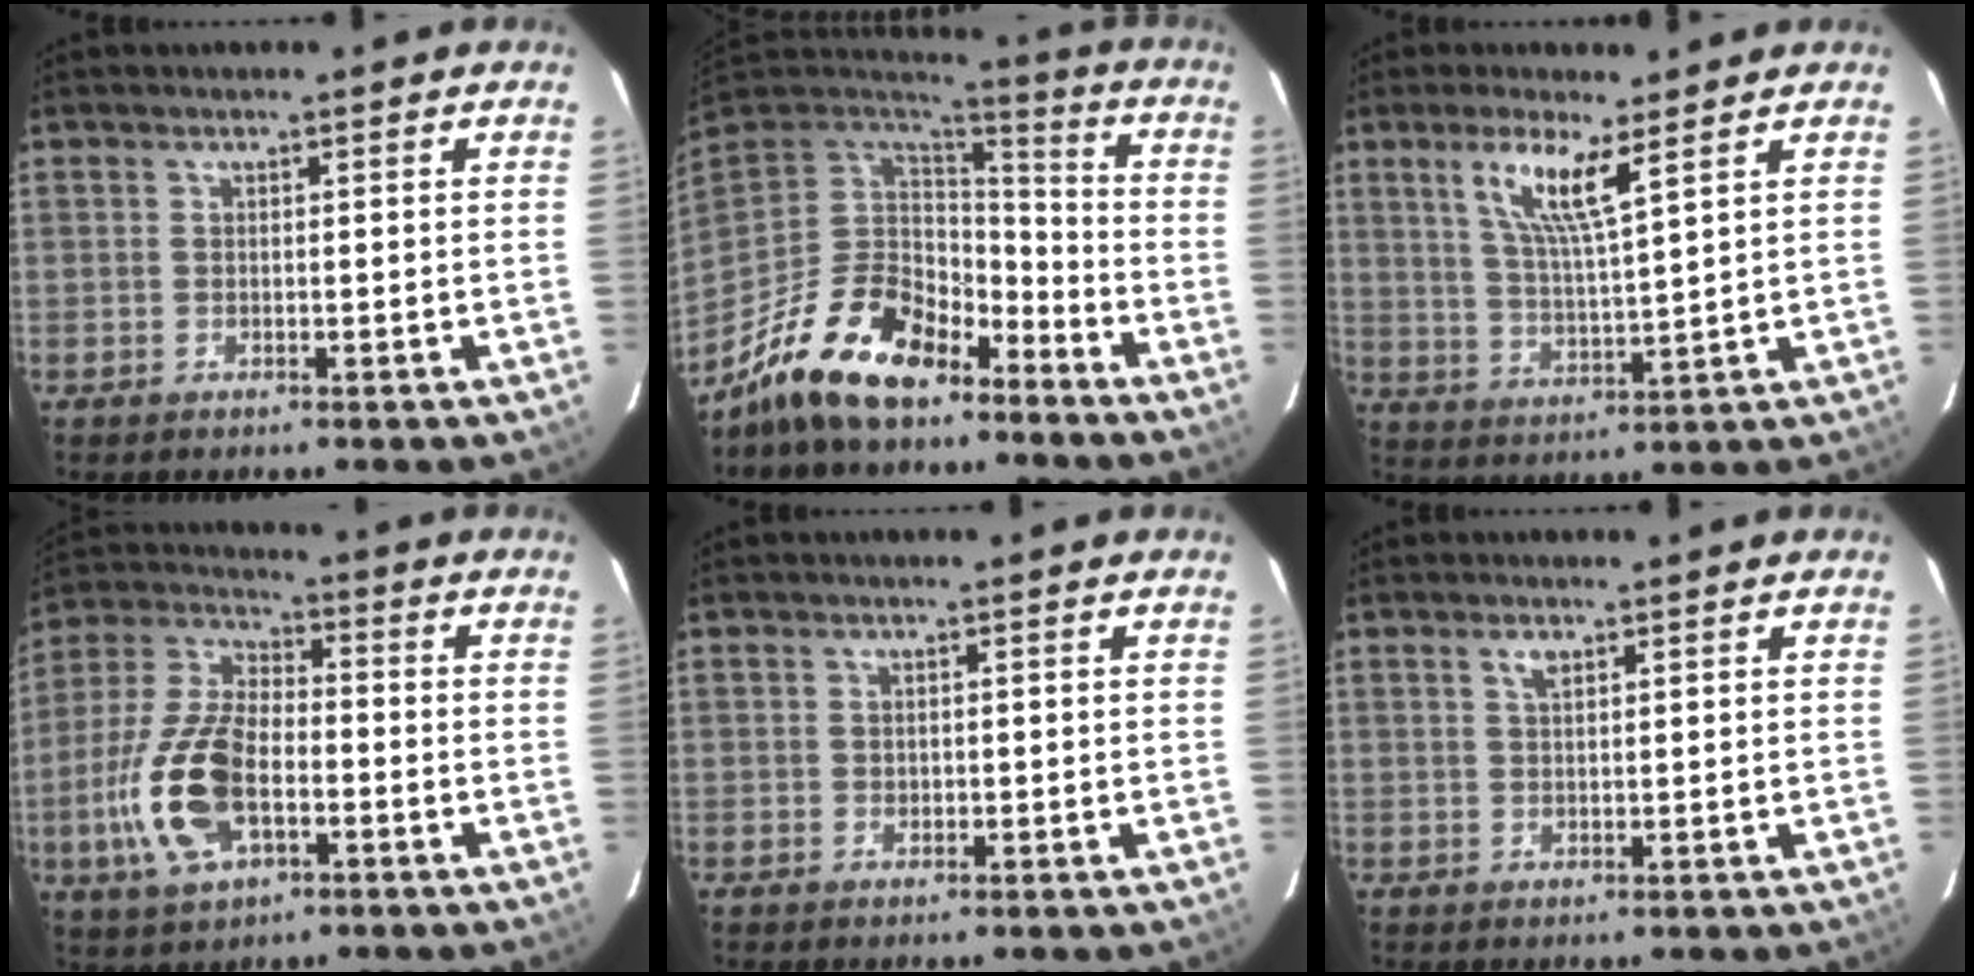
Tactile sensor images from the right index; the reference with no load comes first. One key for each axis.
{"total": 17.9, "fx": -11.9, "fy": 8.6, "fz": 10.2, "tx": -0.209, "ty": -0.005, "tz": -0.202}
{"total": 8.4, "fx": 4.8, "fy": 1.0, "fz": 6.8, "tx": -0.134, "ty": -0.003, "tz": 0.094}
{"total": 15.9, "fx": -4.9, "fy": 8.0, "fz": 12.9, "tx": -0.287, "ty": -0.001, "tz": -0.091}
{"total": 0.7, "fx": 0.0, "fy": 0.7, "fz": 0.1, "tx": 0.001, "ty": 0.001, "tz": 0.002}
{"total": 1.7, "fx": 1.0, "fy": 0.7, "fz": 1.2, "tx": -0.022, "ty": 0.004, "tz": 0.017}